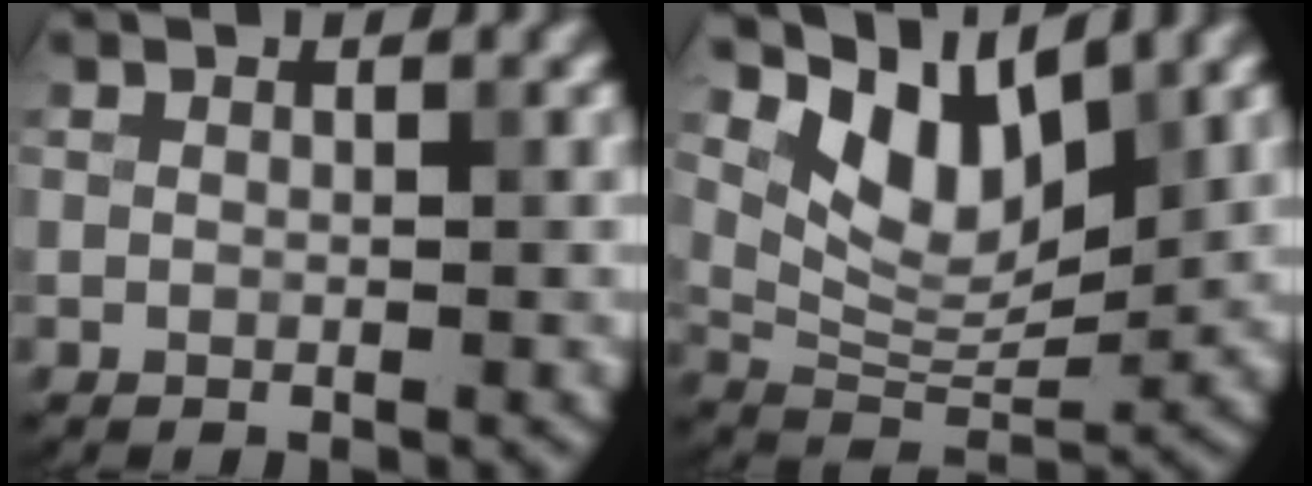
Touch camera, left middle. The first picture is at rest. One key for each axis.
{"total": 6.7, "fx": 4.2, "fy": 3.0, "fz": 4.3, "tx": -0.078, "ty": -0.008, "tz": 0.073}